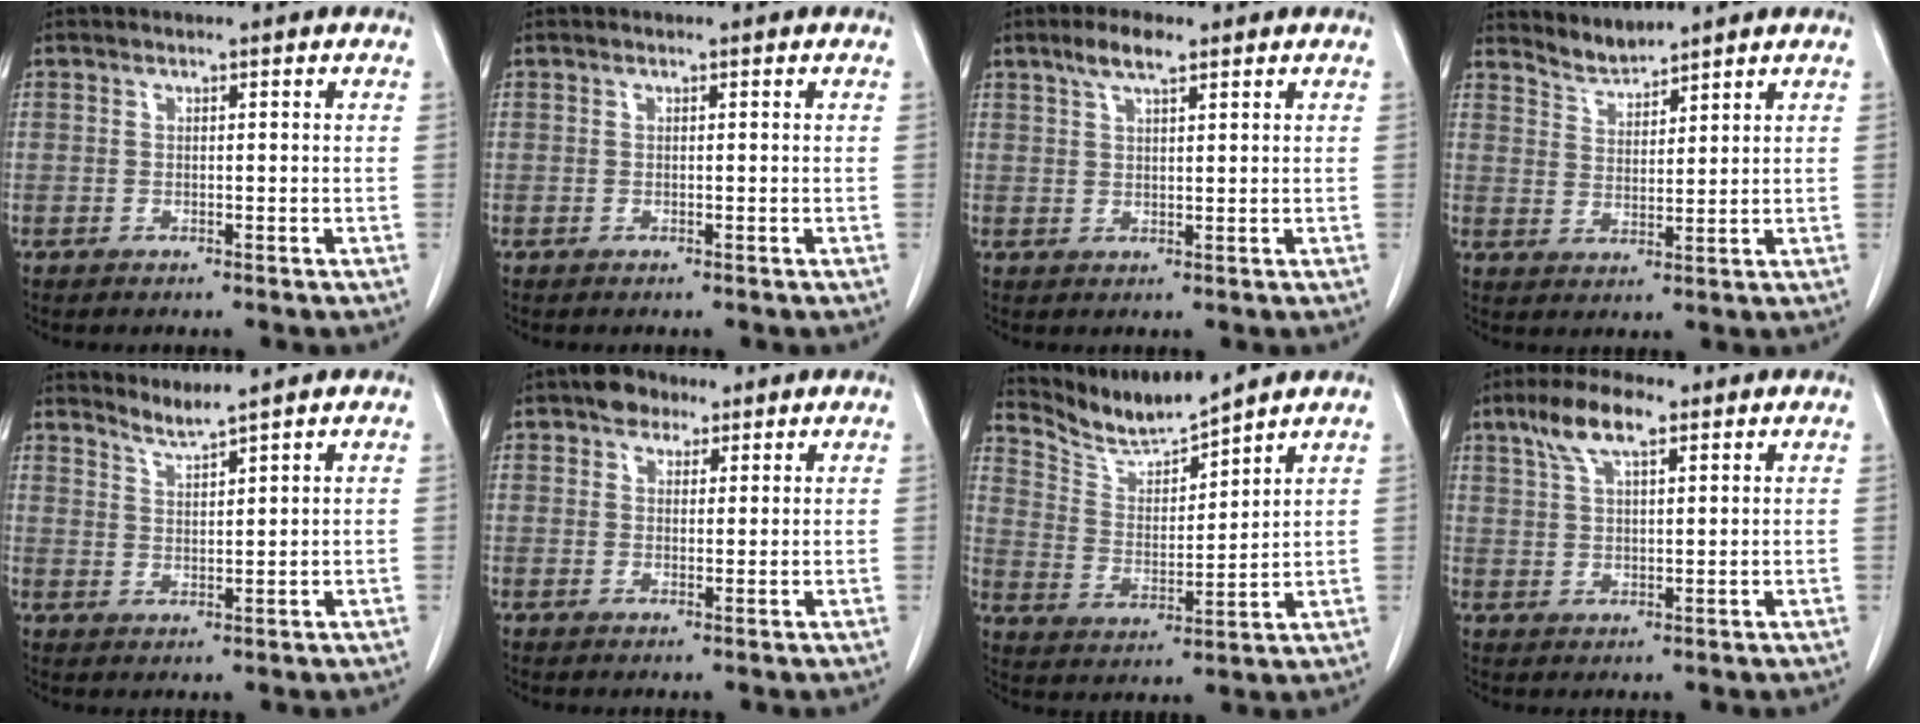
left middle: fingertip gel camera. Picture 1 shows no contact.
{"total": 0.0}
{"total": 4.1, "force": [2.8, 0.9, 2.9], "torque": [-0.060, 0.007, 0.054]}
{"total": 3.5, "force": [3.4, -0.1, -0.3], "torque": [0.003, 0.000, 0.071]}
{"total": 2.8, "force": [2.5, -1.2, 0.1], "torque": [-0.008, -0.014, 0.055]}
{"total": 3.7, "force": [2.4, 2.4, 1.4], "torque": [-0.025, 0.012, 0.041]}
{"total": 8.0, "force": [7.8, -1.0, 1.0], "torque": [-0.034, -0.007, 0.167]}
{"total": 7.0, "force": [4.3, 1.9, 5.2], "torque": [-0.110, 0.017, 0.081]}